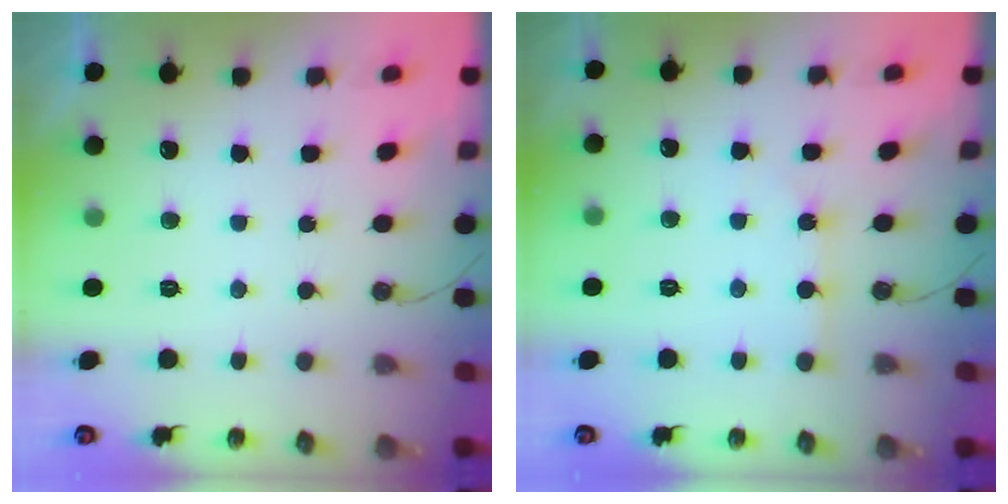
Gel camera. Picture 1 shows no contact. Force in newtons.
{"total": 2.9, "press": 2.9, "slide": 0.4}